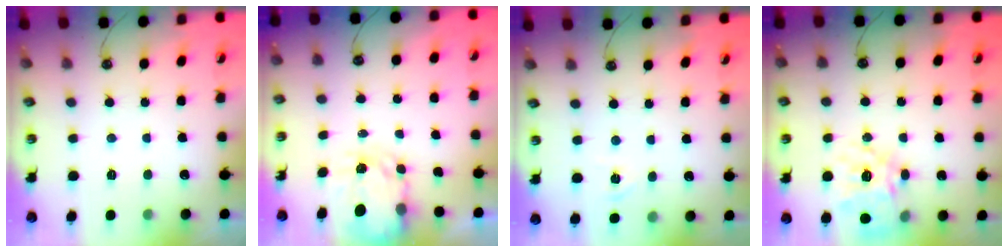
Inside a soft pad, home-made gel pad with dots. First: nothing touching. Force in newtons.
{"total": 3.7, "press": 3.7, "slide": 0.3}
{"total": 3.7, "press": 3.7, "slide": 0.6}
{"total": 18.6, "press": 18.5, "slide": 1.9}